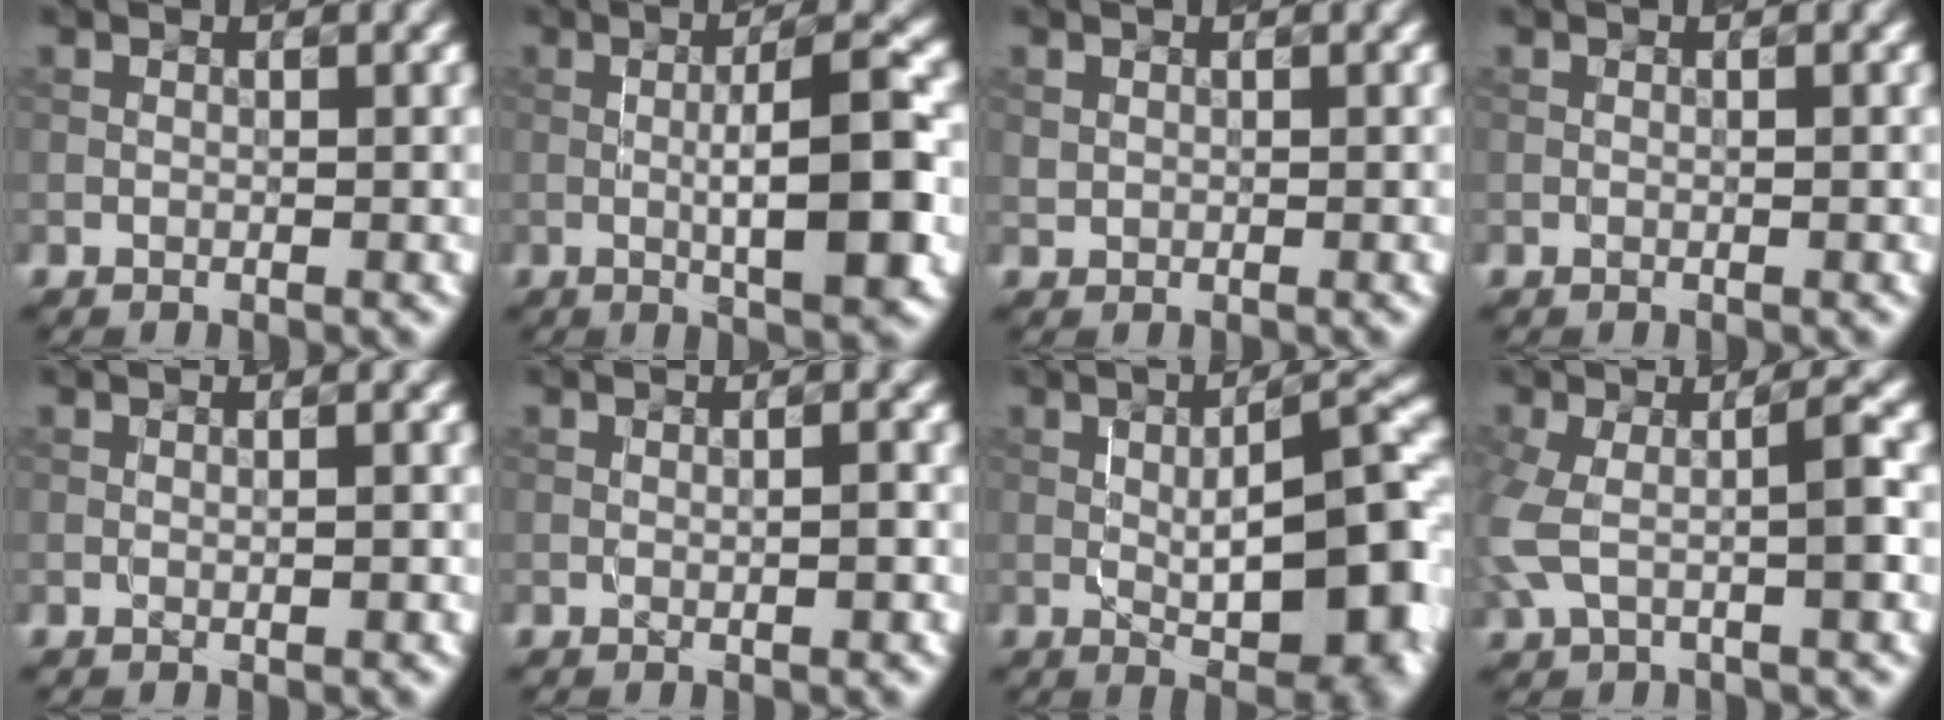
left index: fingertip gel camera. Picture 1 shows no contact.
{"total": 8.2, "force": [-0.6, 1.7, 8.0], "torque": [-0.117, 0.007, -0.010]}
{"total": 0.5, "force": [0.3, 0.4, 0.1], "torque": [-0.002, -0.001, 0.009]}
{"total": 0.0}
{"total": 0.9, "force": [0.0, 0.1, 0.8], "torque": [-0.015, -0.002, -0.004]}
{"total": 1.3, "force": [0.0, 0.2, 1.2], "torque": [-0.017, -0.002, -0.003]}
{"total": 9.8, "force": [-0.9, 3.0, 9.2], "torque": [-0.122, 0.004, -0.014]}
{"total": 4.6, "force": [-0.3, 1.5, 4.4], "torque": [-0.097, 0.001, -0.011]}